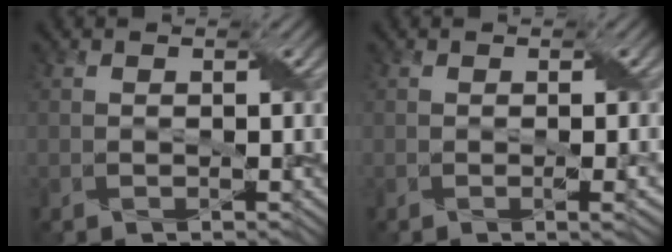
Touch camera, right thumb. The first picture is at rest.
{"total": 1.6, "force": [-0.2, 0.2, 1.6], "torque": [-0.025, 0.002, -0.002]}